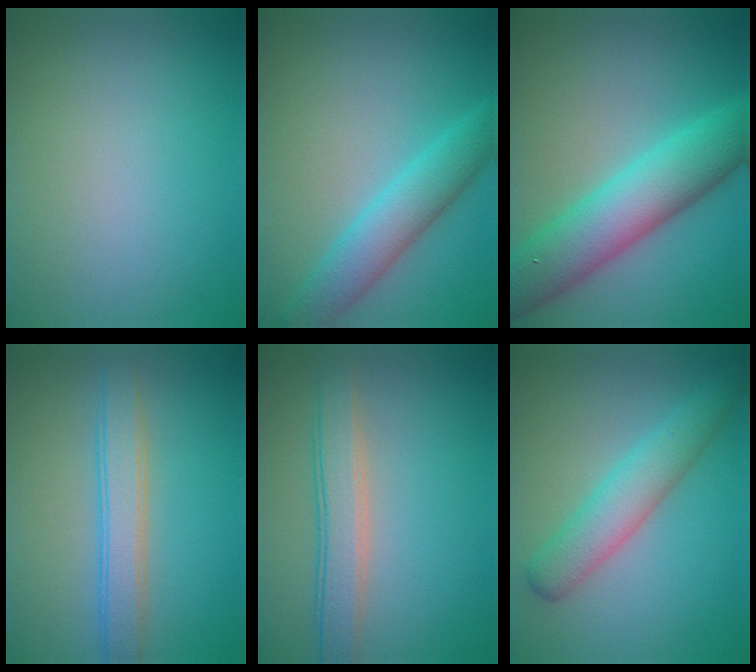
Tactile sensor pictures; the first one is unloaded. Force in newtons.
{"total": 4.8, "press": 4.7, "slide": 0.3}
{"total": 8.8, "press": 8.8, "slide": 0.2}
{"total": 3.9, "press": 3.9, "slide": 0.2}
{"total": 3.9, "press": 3.9, "slide": 0.3}
{"total": 4.3, "press": 4.3, "slide": 0.2}